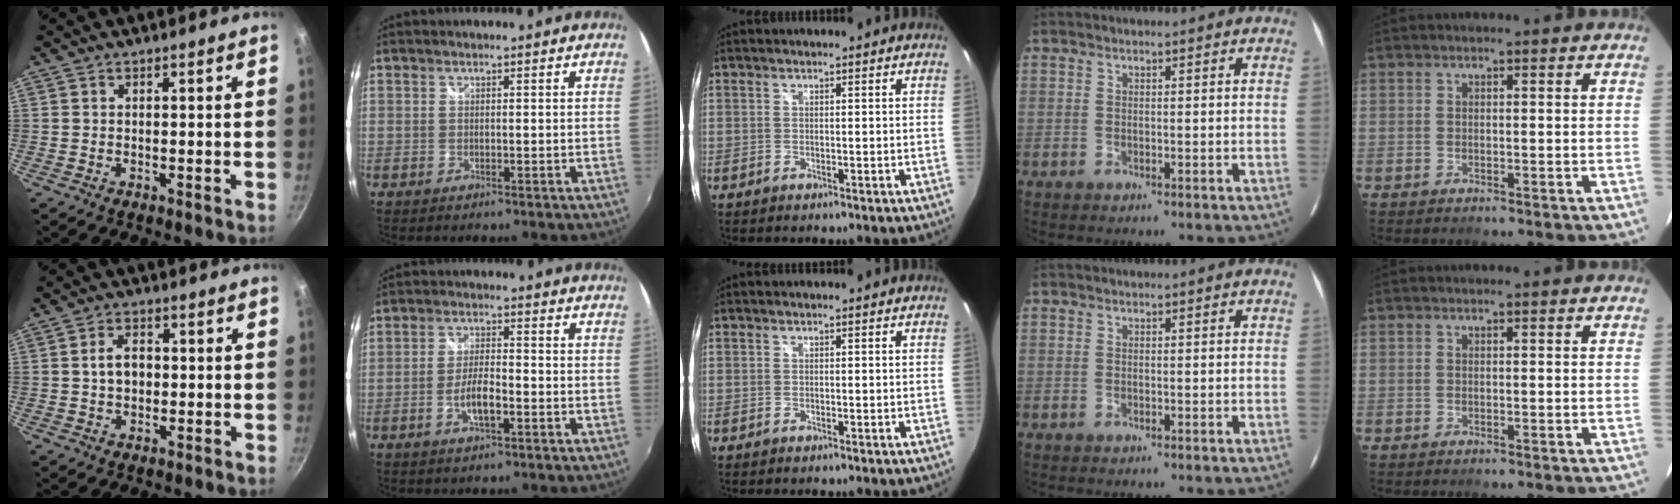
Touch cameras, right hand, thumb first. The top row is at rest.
{"thumb": {"total": 4.9, "force": [0.1, 3.4, 3.5], "torque": [-0.044, 0.012, -0.002]}, "index": {"total": 5.4, "force": [-2.2, 1.4, 4.7], "torque": [-0.094, 0.000, -0.040]}}